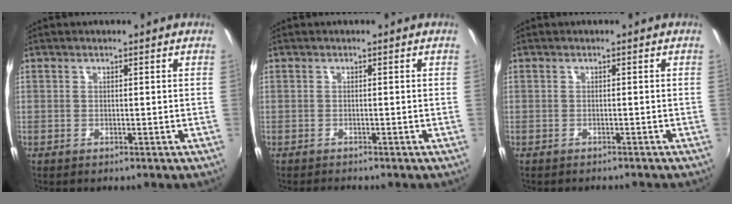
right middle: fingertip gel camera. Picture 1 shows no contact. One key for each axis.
{"total": 1.3, "fx": -1.2, "fy": 0.1, "fz": 0.3, "tx": -0.006, "ty": -0.010, "tz": -0.021}
{"total": 1.8, "fx": -1.7, "fy": 0.5, "fz": 0.5, "tx": -0.016, "ty": -0.010, "tz": -0.024}